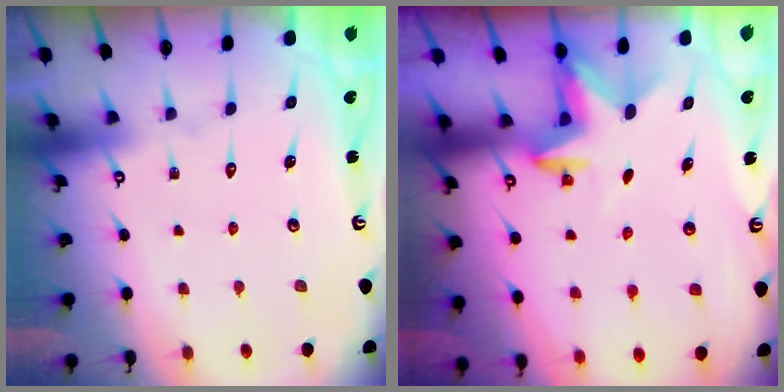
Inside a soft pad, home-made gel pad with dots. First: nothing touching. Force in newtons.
{"total": 3.0, "press": 2.9, "slide": 0.7}